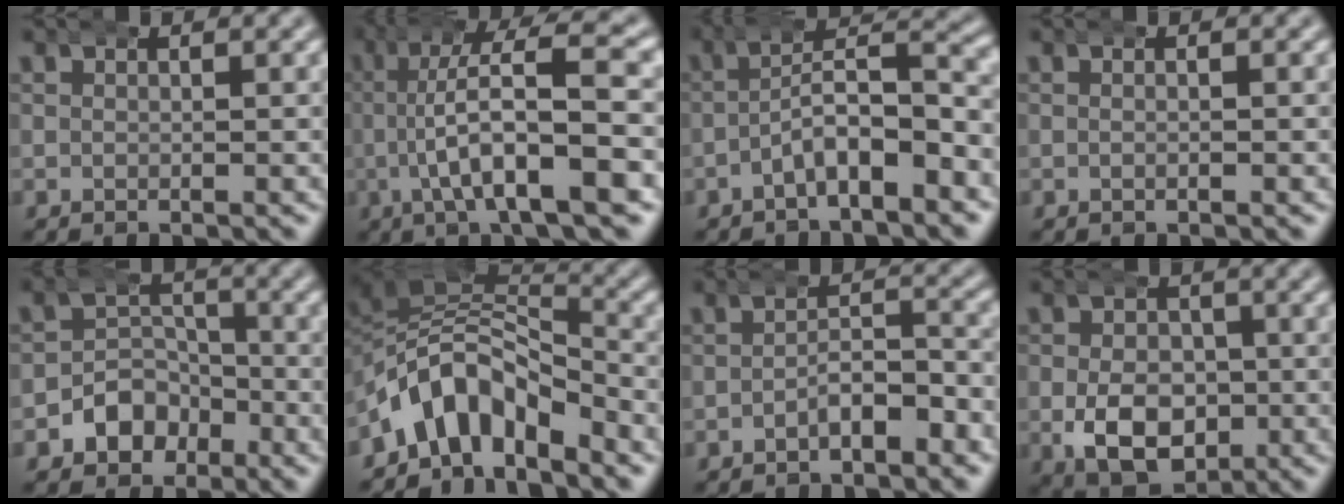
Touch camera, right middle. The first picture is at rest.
{"total": 7.6, "force": [-0.2, 1.9, 7.3], "torque": [-0.123, 0.008, -0.007]}
{"total": 4.6, "force": [-2.6, 1.2, 3.7], "torque": [-0.043, 0.005, -0.045]}
{"total": 0.7, "force": [-0.1, 0.2, 0.7], "torque": [-0.009, 0.004, -0.006]}
{"total": 5.0, "force": [-2.7, 4.0, 1.2], "torque": [-0.022, -0.002, -0.051]}
{"total": 9.5, "force": [-4.0, 7.4, 4.4], "torque": [-0.101, -0.024, -0.065]}
{"total": 3.5, "force": [-2.9, 1.0, 1.8], "torque": [-0.011, -0.003, -0.048]}
{"total": 7.7, "force": [-1.9, 5.6, 4.9], "torque": [-0.079, -0.027, -0.021]}